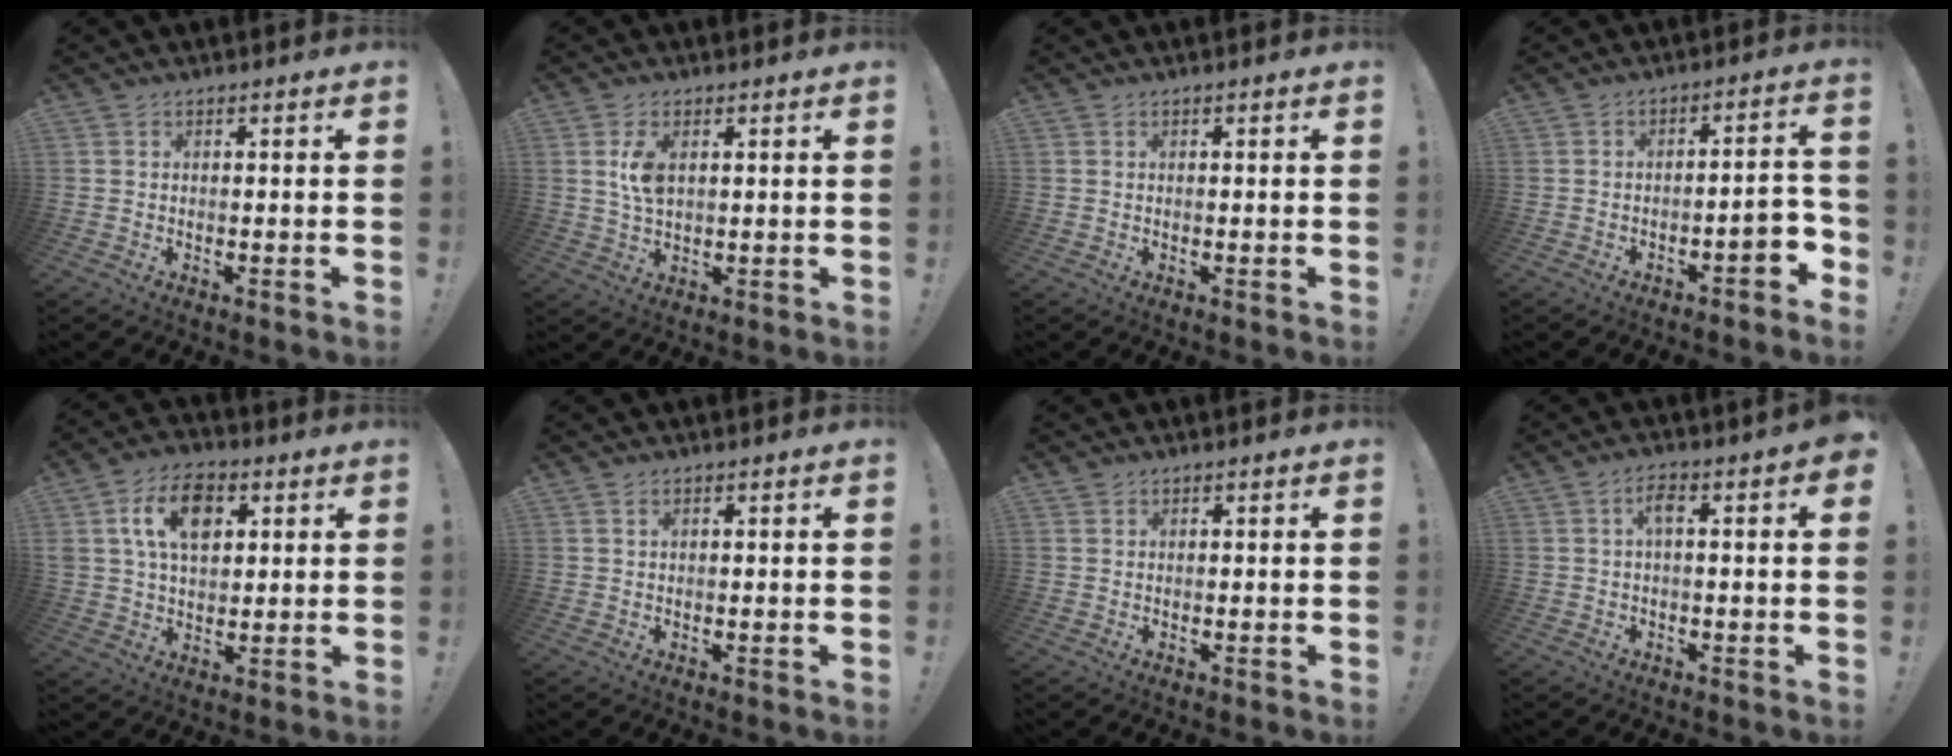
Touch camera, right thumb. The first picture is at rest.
{"total": 5.7, "force": [1.8, 2.9, 4.6], "torque": [-0.076, -0.007, 0.026]}
{"total": 0.0}
{"total": 6.9, "force": [-3.5, 2.4, 5.4], "torque": [-0.065, 0.016, -0.058]}
{"total": 13.8, "force": [4.8, 9.4, 8.9], "torque": [-0.145, 0.006, 0.092]}
{"total": 0.7, "force": [0.4, 0.4, 0.4], "torque": [-0.002, -0.002, 0.006]}
{"total": 0.7, "force": [0.5, 0.5, 0.0], "torque": [0.008, -0.004, 0.008]}
{"total": 4.3, "force": [0.5, 0.9, 4.1], "torque": [-0.075, 0.007, 0.004]}